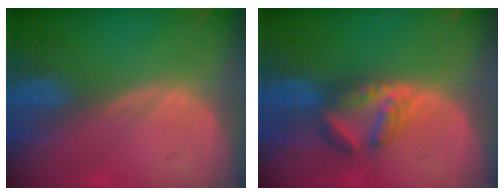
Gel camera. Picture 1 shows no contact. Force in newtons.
{"total": 5.1, "press": 5.0, "slide": 1.1}